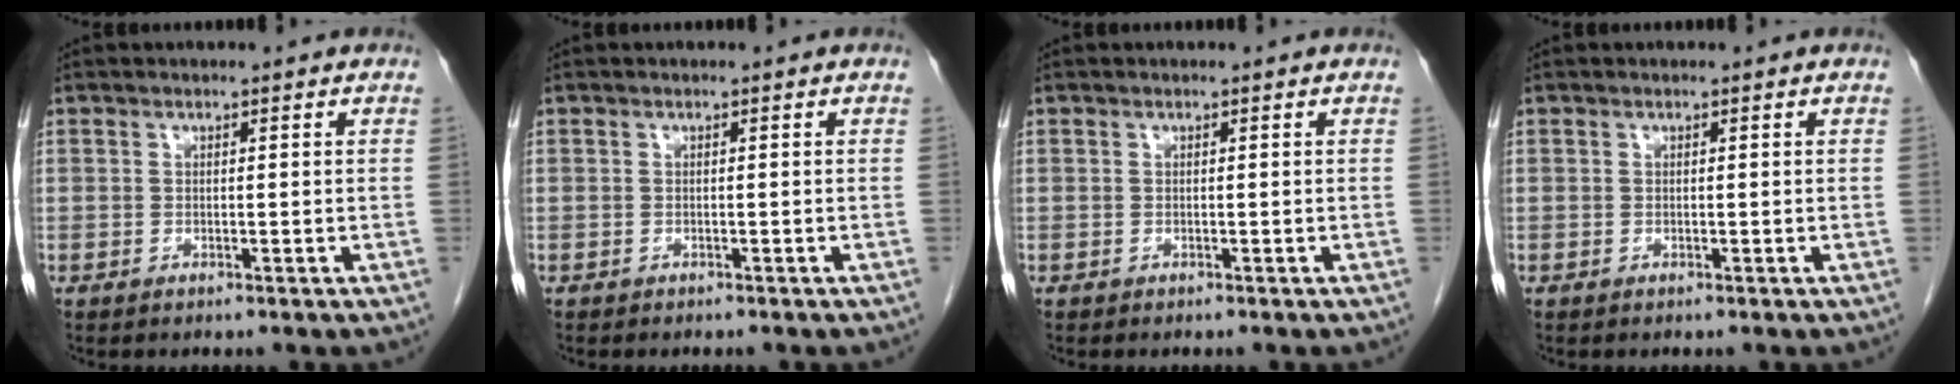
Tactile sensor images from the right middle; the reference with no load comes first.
{"total": 0.8, "force": [-0.6, 0.3, 0.3], "torque": [-0.010, 0.000, -0.007]}
{"total": 0.0}
{"total": 0.0}